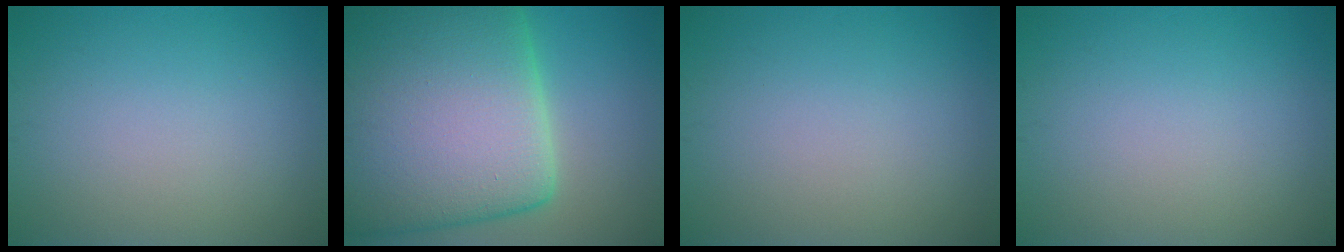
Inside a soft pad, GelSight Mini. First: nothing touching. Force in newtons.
{"total": 19.9, "press": 19.8, "slide": 1.3}
{"total": 0.0}
{"total": 0.0}